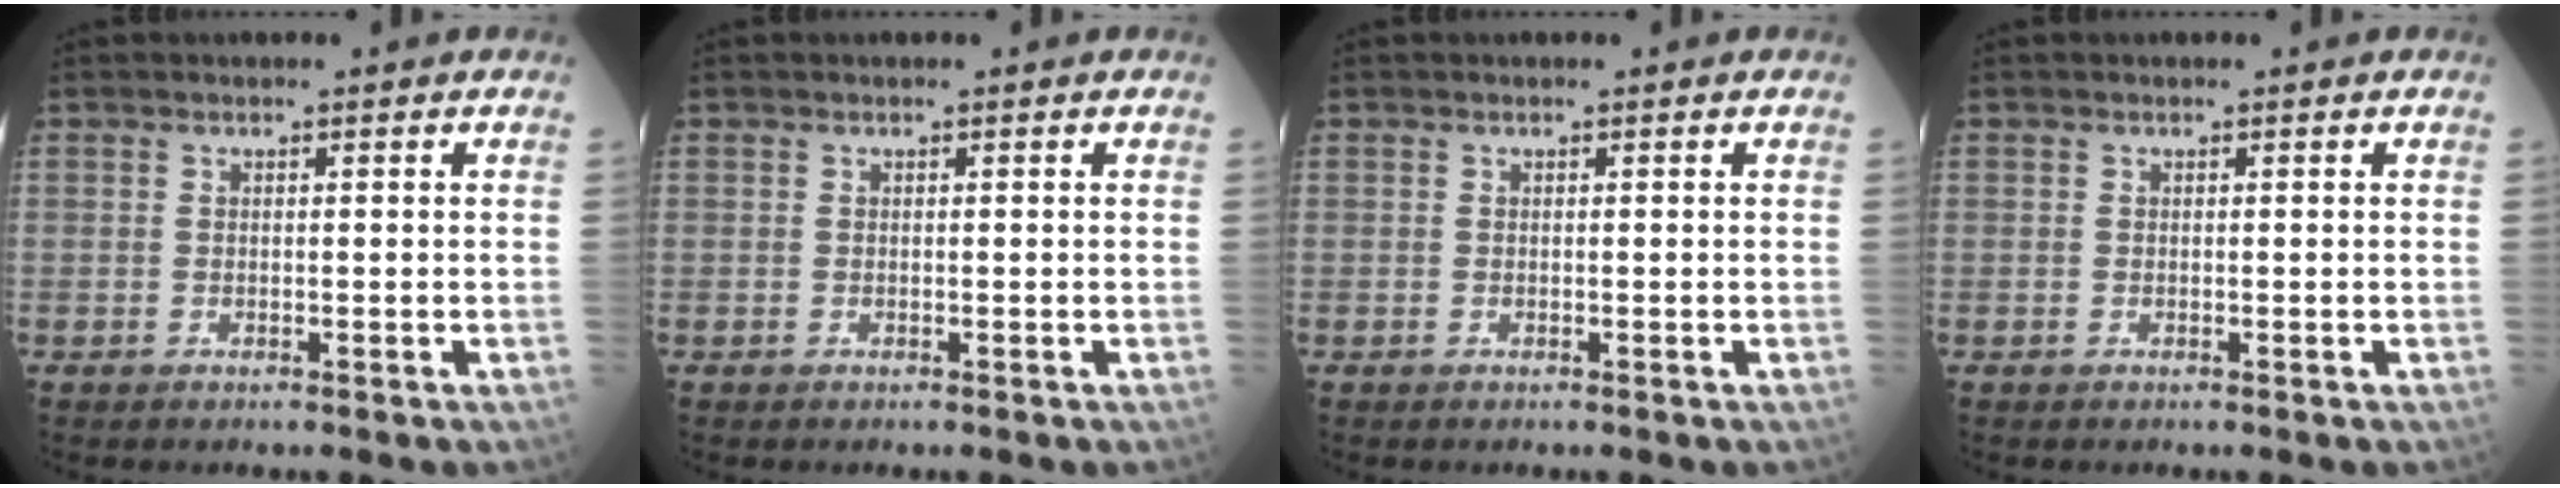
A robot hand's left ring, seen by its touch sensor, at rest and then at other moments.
{"total": 0.0}
{"total": 0.0}
{"total": 0.0}